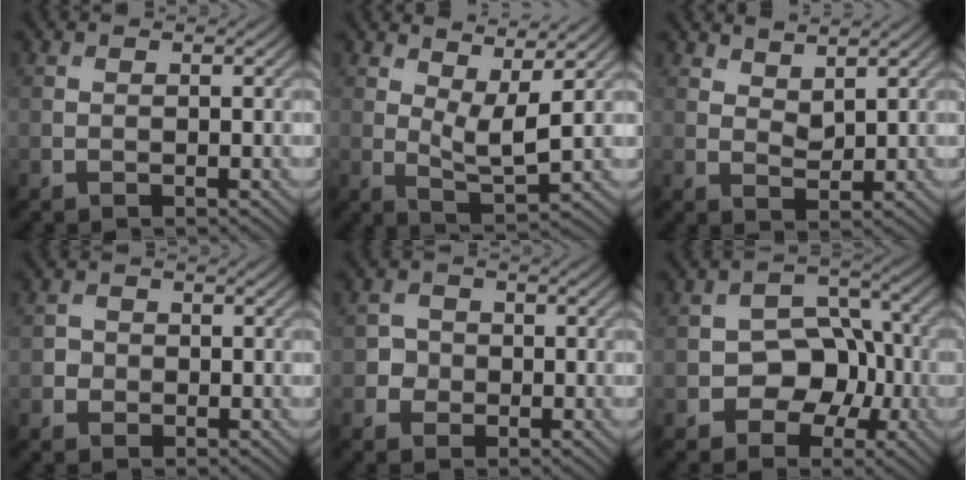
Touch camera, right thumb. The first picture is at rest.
{"total": 5.2, "force": [2.9, 1.8, 3.9], "torque": [-0.078, -0.004, 0.052]}
{"total": 2.9, "force": [2.3, 1.1, 1.4], "torque": [-0.027, -0.004, 0.047]}
{"total": 1.5, "force": [-0.4, 1.4, 0.2], "torque": [0.004, -0.003, -0.011]}
{"total": 2.3, "force": [-0.6, 2.2, 0.4], "torque": [0.003, -0.004, -0.017]}
{"total": 6.8, "force": [-2.4, 5.1, 3.7], "torque": [-0.047, 0.004, -0.048]}